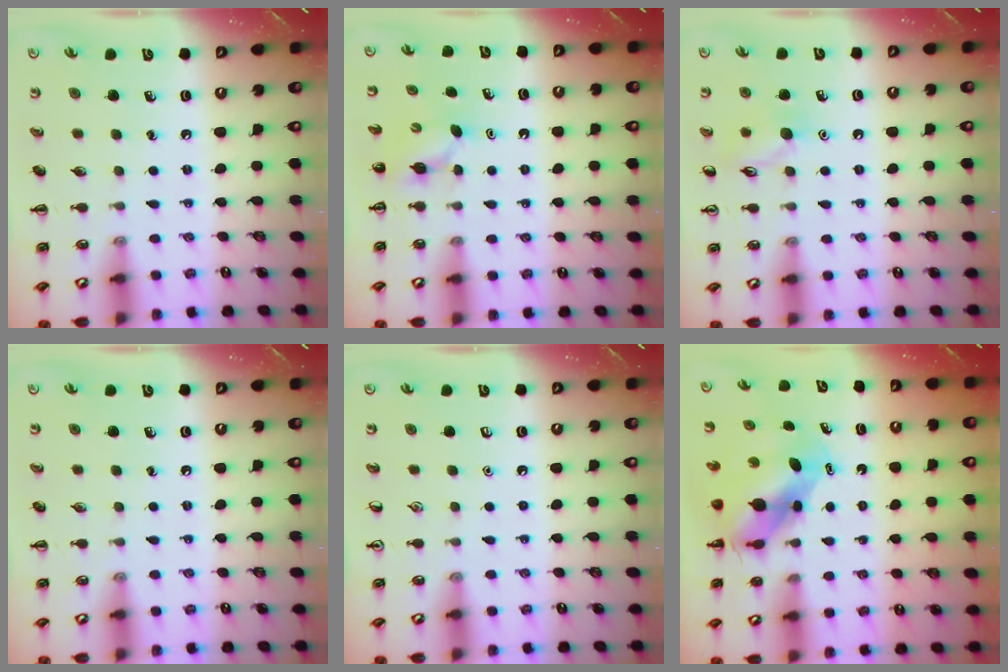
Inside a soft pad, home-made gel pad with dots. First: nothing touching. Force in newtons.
{"total": 3.6, "press": 3.4, "slide": 1.1}
{"total": 7.9, "press": 7.9, "slide": 1.1}
{"total": 0.0}
{"total": 0.0}
{"total": 6.8, "press": 6.6, "slide": 1.5}